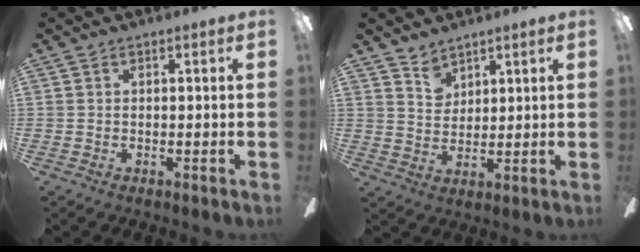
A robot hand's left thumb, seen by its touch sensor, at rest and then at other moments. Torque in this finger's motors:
{"motor_torque": [0.25, -0.51, -0.14, -0.06, -0.04]}